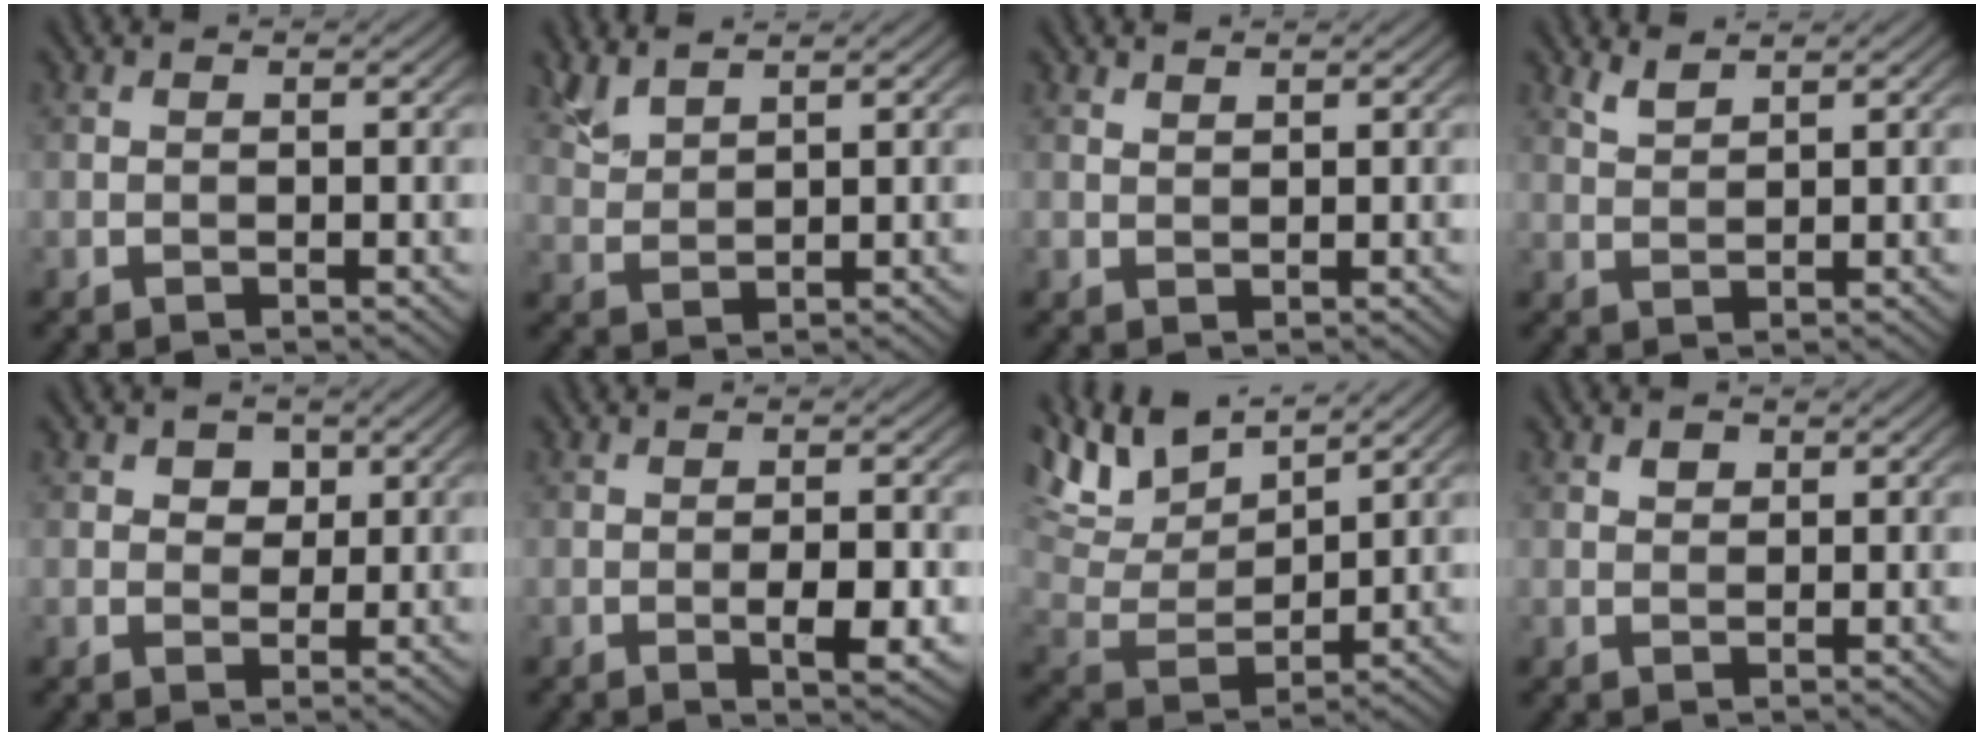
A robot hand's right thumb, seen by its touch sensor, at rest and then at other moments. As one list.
[{"total": 3.3, "force": [2.8, 0.7, 1.4], "torque": [-0.044, 0.004, 0.070]}, {"total": 1.1, "force": [1.0, 0.3, 0.3], "torque": [-0.011, 0.001, 0.024]}, {"total": 2.1, "force": [1.8, 0.4, 1.0], "torque": [-0.029, 0.002, 0.043]}, {"total": 3.0, "force": [1.3, 2.3, 1.5], "torque": [-0.026, -0.002, 0.013]}, {"total": 4.0, "force": [-1.1, 1.1, 3.7], "torque": [-0.058, 0.000, -0.014]}, {"total": 11.2, "force": [8.4, 3.5, 6.6], "torque": [-0.171, 0.005, 0.154]}, {"total": 1.2, "force": [0.7, 0.8, 0.5], "torque": [-0.008, -0.001, 0.012]}]